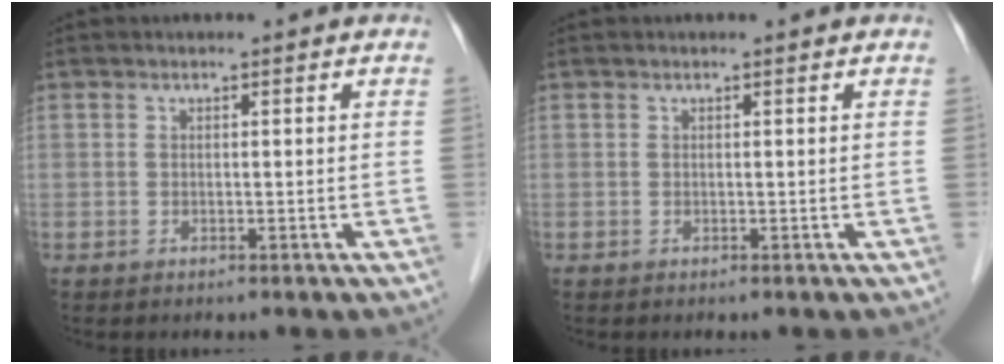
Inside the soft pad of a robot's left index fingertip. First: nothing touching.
{"total": 0.0}